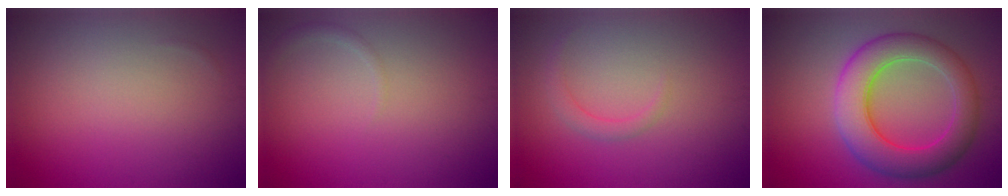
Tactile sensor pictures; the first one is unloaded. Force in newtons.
{"total": 0.8, "press": 0.8, "slide": 0.1}
{"total": 1.3, "press": 1.3, "slide": 0.1}
{"total": 7.7, "press": 7.7, "slide": 0.1}